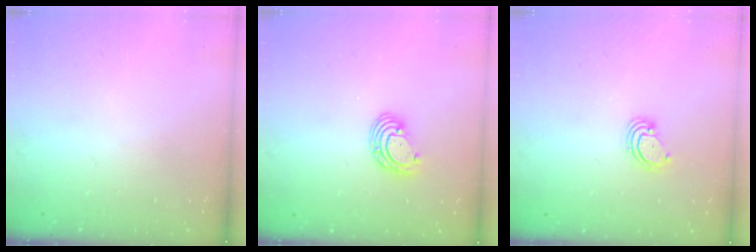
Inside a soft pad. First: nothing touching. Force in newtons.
{"total": 6.4, "press": 6.3, "slide": 1.2}
{"total": 3.0, "press": 2.9, "slide": 0.3}